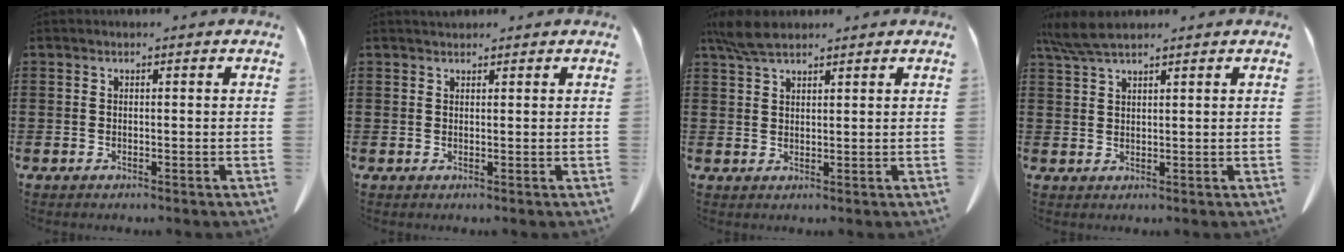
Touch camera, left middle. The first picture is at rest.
{"total": 1.2, "force": [1.1, 0.3, 0.4], "torque": [-0.008, 0.002, 0.021]}
{"total": 4.5, "force": [3.5, 1.2, 2.6], "torque": [-0.060, 0.002, 0.066]}
{"total": 4.6, "force": [3.7, 0.5, 2.8], "torque": [-0.062, -0.001, 0.069]}